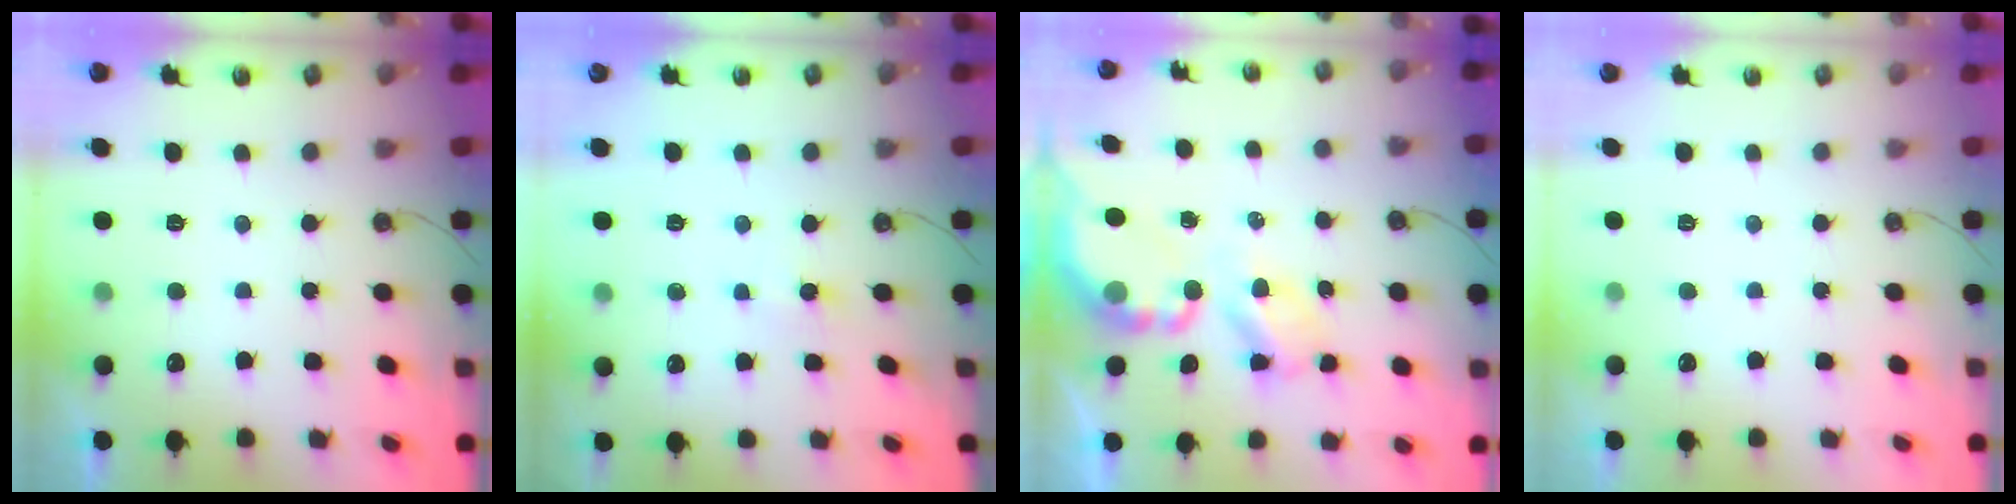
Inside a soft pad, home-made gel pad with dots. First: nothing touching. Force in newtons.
{"total": 4.2, "press": 4.2, "slide": 0.4}
{"total": 6.9, "press": 6.8, "slide": 0.5}
{"total": 0.0}